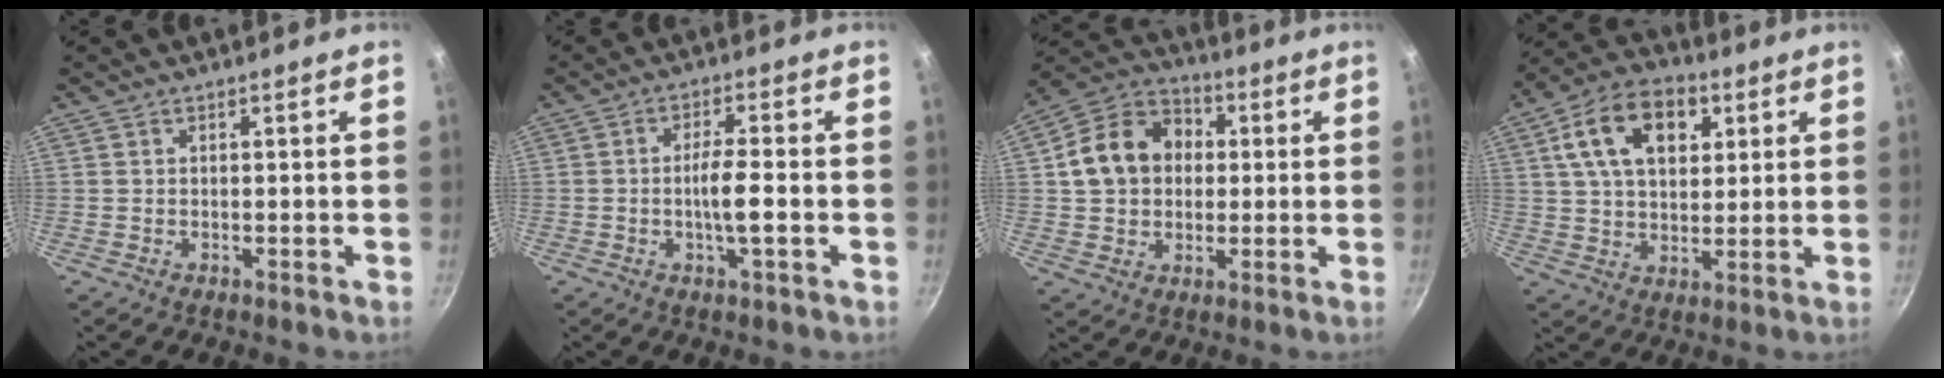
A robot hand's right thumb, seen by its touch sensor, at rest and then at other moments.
{"total": 5.5, "force": [-1.2, 0.9, 5.3], "torque": [-0.099, 0.011, -0.025]}
{"total": 14.3, "force": [1.9, 11.5, 8.3], "torque": [-0.118, 0.026, 0.016]}
{"total": 15.2, "force": [5.4, 9.8, 10.3], "torque": [-0.151, 0.002, 0.080]}